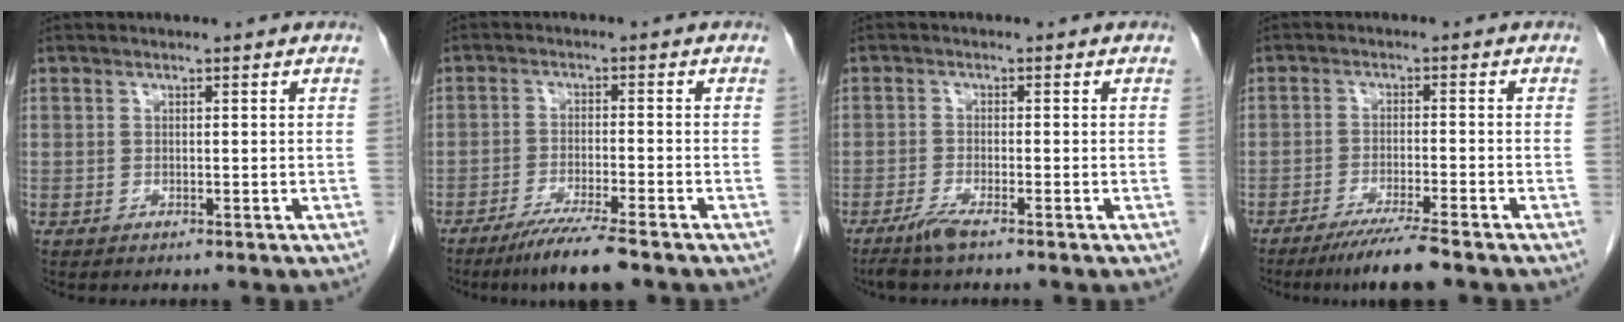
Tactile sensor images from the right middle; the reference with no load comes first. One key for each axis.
{"total": 6.9, "fx": -5.2, "fy": -0.3, "fz": 4.5, "tx": -0.079, "ty": -0.020, "tz": -0.091}
{"total": 3.0, "fx": -2.3, "fy": 0.0, "fz": 1.9, "tx": -0.048, "ty": -0.007, "tz": -0.048}
{"total": 6.1, "fx": -4.8, "fy": -0.6, "fz": 3.7, "tx": -0.064, "ty": -0.018, "tz": -0.085}